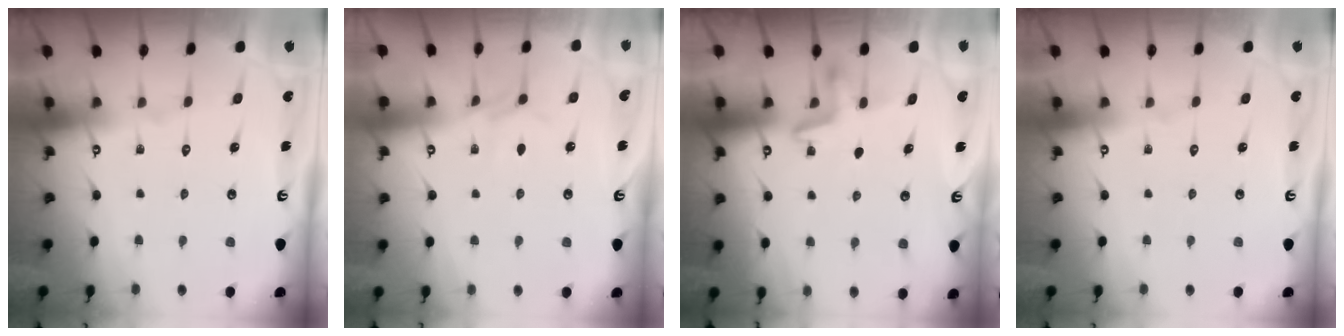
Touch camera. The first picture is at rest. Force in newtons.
{"total": 3.7, "press": 3.6, "slide": 0.4}
{"total": 3.2, "press": 3.2, "slide": 0.4}
{"total": 0.0}